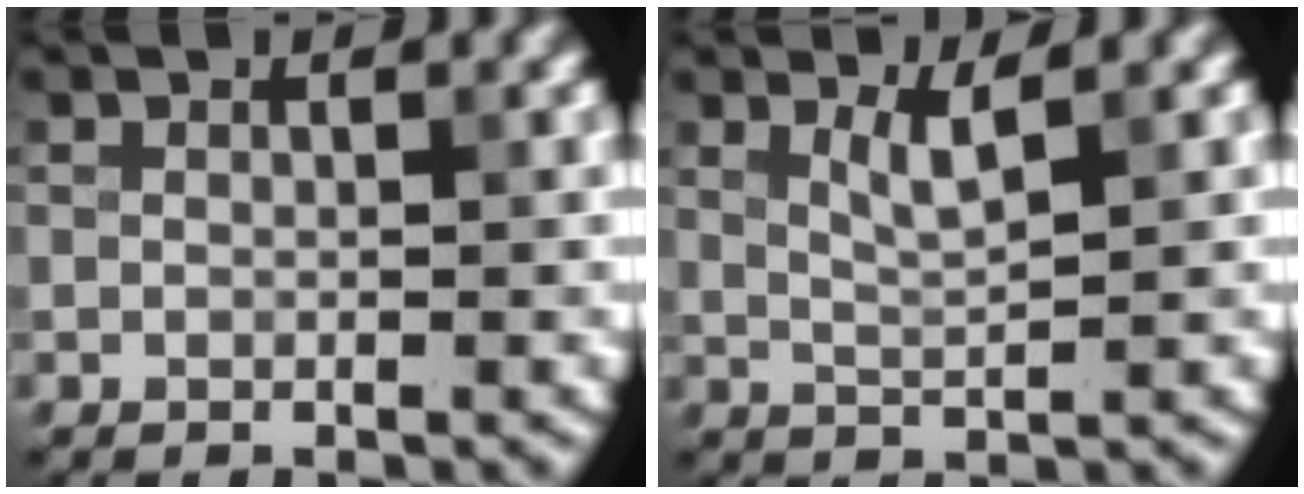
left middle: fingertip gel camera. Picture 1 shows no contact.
{"total": 2.1, "force": [1.1, 0.5, 1.8], "torque": [-0.030, -0.004, 0.022]}